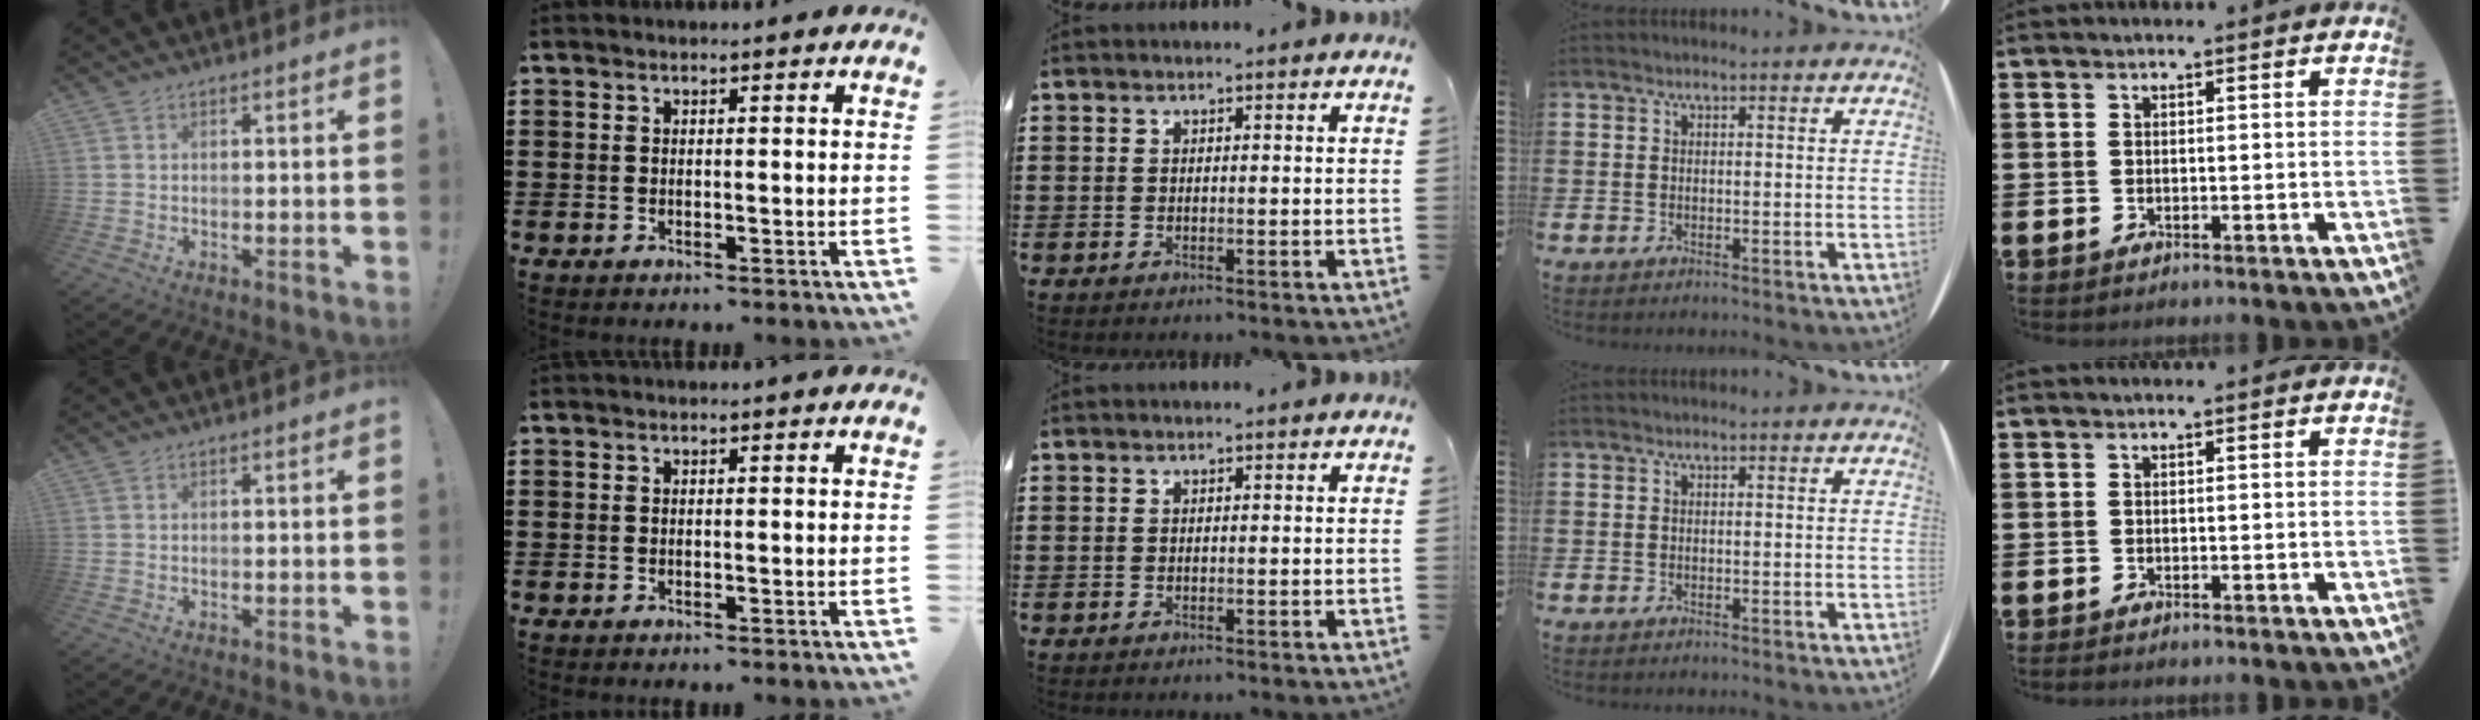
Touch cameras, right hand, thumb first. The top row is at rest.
{}